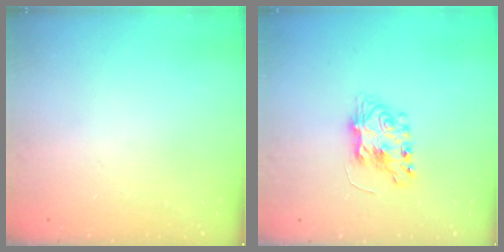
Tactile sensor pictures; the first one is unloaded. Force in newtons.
{"total": 6.9, "press": 6.9, "slide": 0.4}